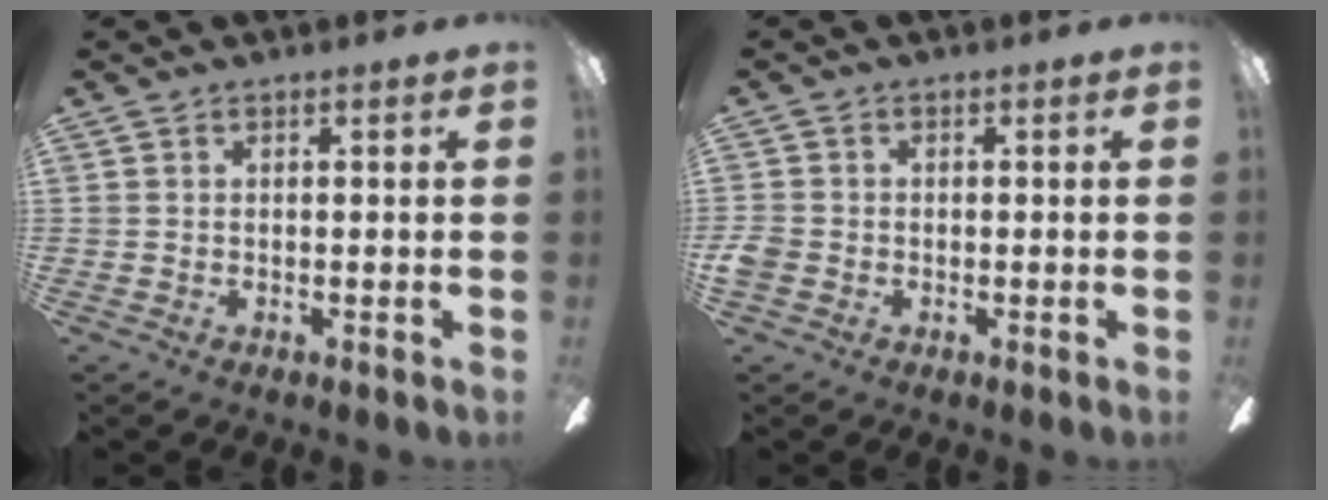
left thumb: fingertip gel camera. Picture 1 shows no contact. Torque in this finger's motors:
{"motor_torque": [-0.14, 0.51, 0.30, -0.36, 0.00]}